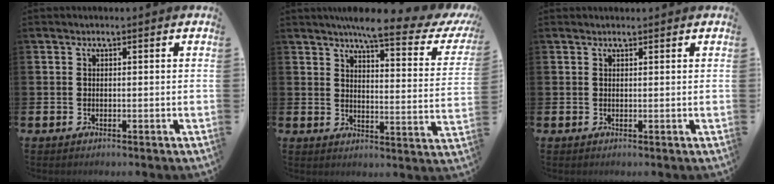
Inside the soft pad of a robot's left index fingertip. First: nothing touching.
{"total": 7.5, "force": [6.2, 1.0, 3.9], "torque": [-0.066, -0.048, 0.098]}
{"total": 0.7, "force": [0.7, 0.1, 0.1], "torque": [0.012, -0.005, 0.010]}